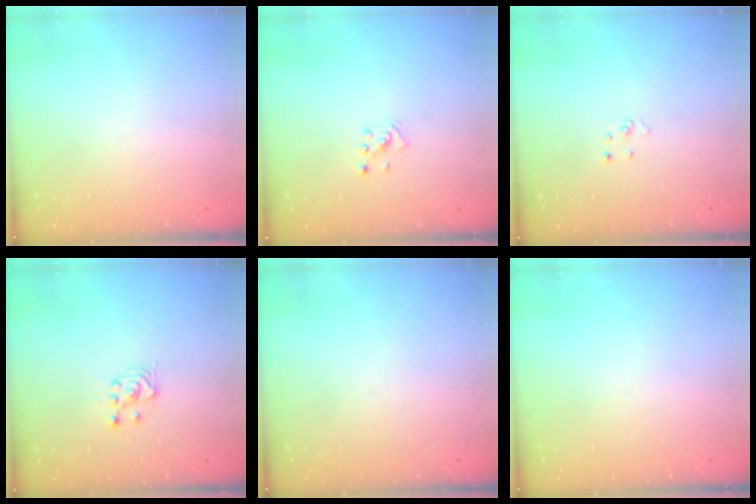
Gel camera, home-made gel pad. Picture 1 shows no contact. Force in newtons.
{"total": 2.1, "press": 2.0, "slide": 0.3}
{"total": 3.0, "press": 2.9, "slide": 0.3}
{"total": 3.3, "press": 3.1, "slide": 1.1}
{"total": 0.0}
{"total": 0.0}